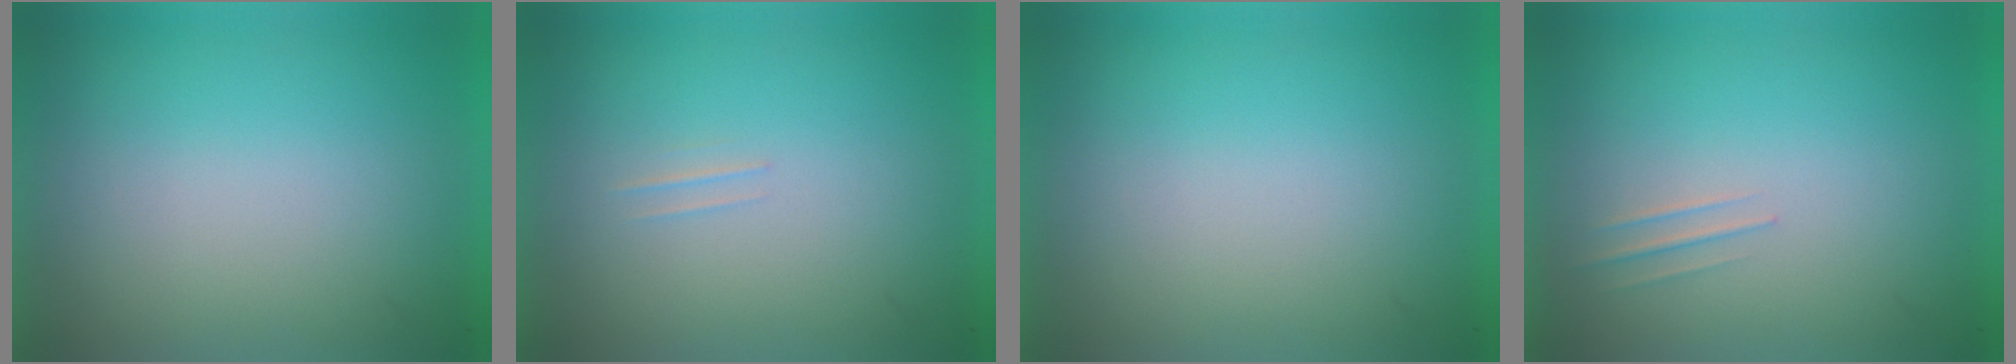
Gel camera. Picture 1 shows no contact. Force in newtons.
{"total": 1.1}
{"total": 0.0}
{"total": 1.0}